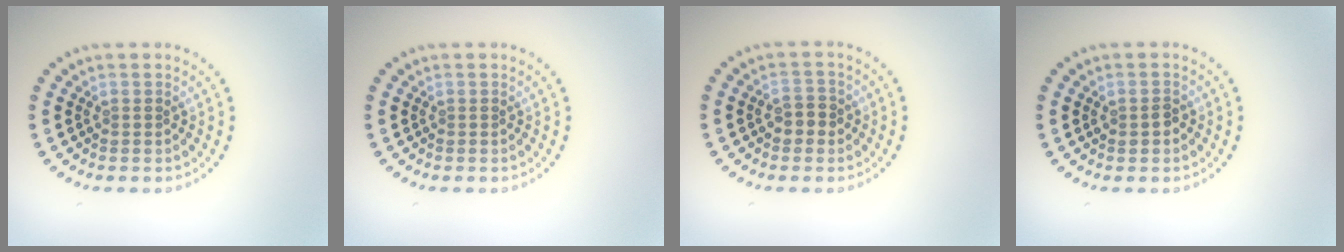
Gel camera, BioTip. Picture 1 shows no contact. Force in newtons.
{"total": 0.0}
{"total": 1.8, "press": 1.8, "slide": 0.4}
{"total": 1.2, "press": 1.2, "slide": 0.0}